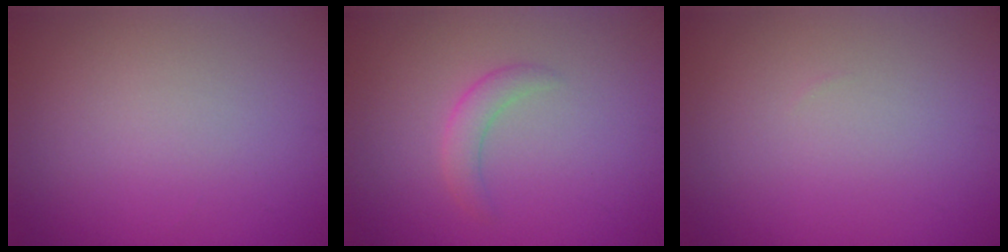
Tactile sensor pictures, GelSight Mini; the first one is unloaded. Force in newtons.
{"total": 1.8, "press": 1.8, "slide": 0.0}
{"total": 0.0}